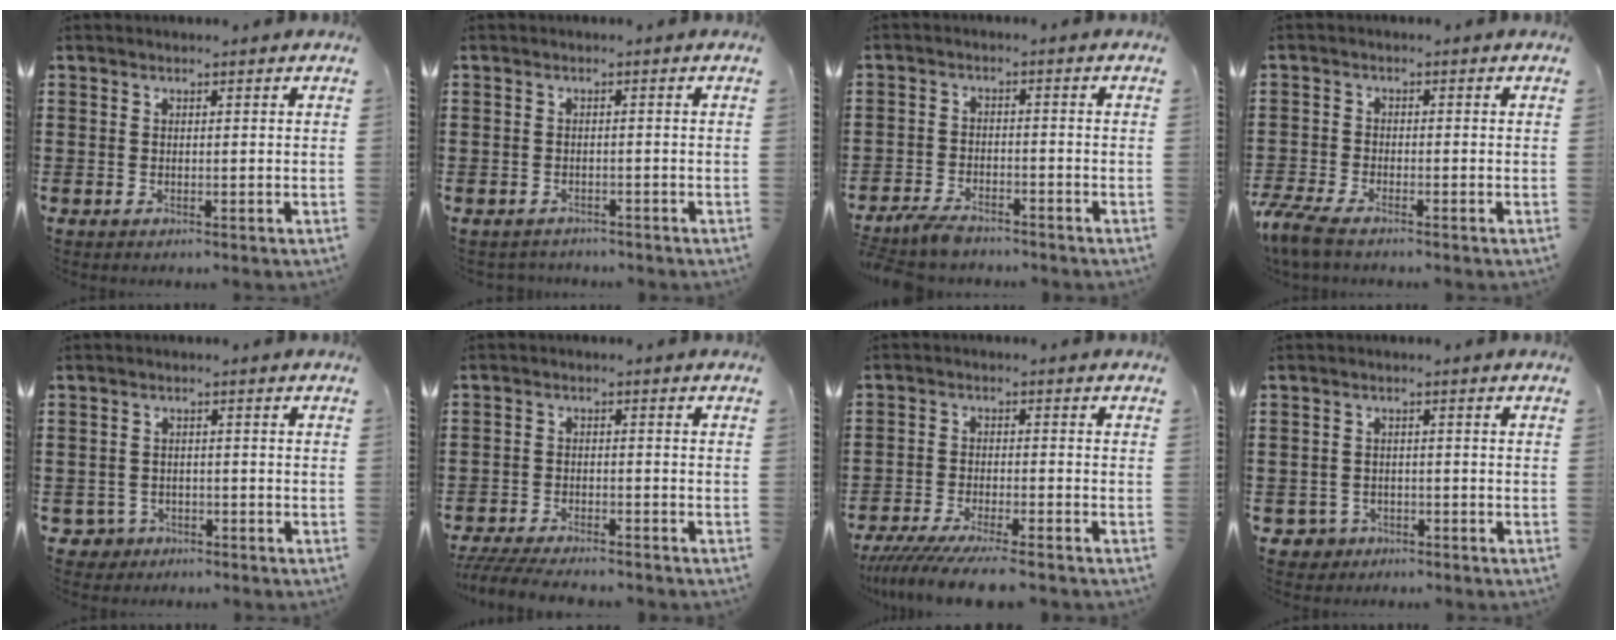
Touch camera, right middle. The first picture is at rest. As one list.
[{"total": 1.1, "force": [-1.1, 0.1, 0.0], "torque": [-0.005, -0.002, -0.023]}, {"total": 3.6, "force": [-3.3, 0.8, 1.2], "torque": [-0.038, -0.001, -0.069]}, {"total": 3.9, "force": [-3.3, 0.4, 2.0], "torque": [-0.071, -0.018, -0.073]}, {"total": 2.0, "force": [-1.6, 1.2, 0.2], "torque": [-0.013, -0.001, -0.035]}, {"total": 4.3, "force": [-4.2, 0.3, 1.2], "torque": [-0.033, -0.008, -0.087]}, {"total": 5.7, "force": [-5.2, -0.1, 2.3], "torque": [-0.057, -0.023, -0.102]}, {"total": 2.0, "force": [-1.6, 1.2, 0.2], "torque": [-0.012, -0.001, -0.035]}]